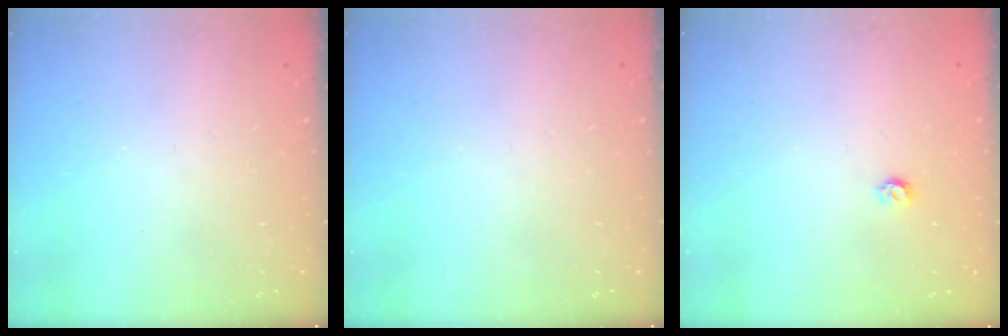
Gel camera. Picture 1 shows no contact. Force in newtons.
{"total": 0.0}
{"total": 3.5, "press": 3.5, "slide": 0.3}